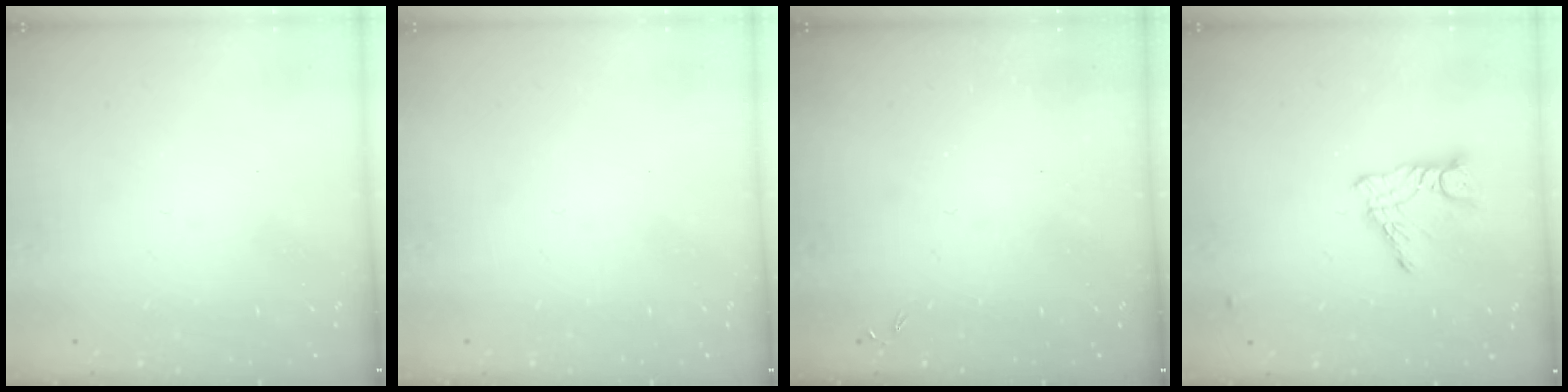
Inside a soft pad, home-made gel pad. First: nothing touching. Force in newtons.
{"total": 0.0}
{"total": 0.0}
{"total": 10.2, "press": 10.2, "slide": 0.8}